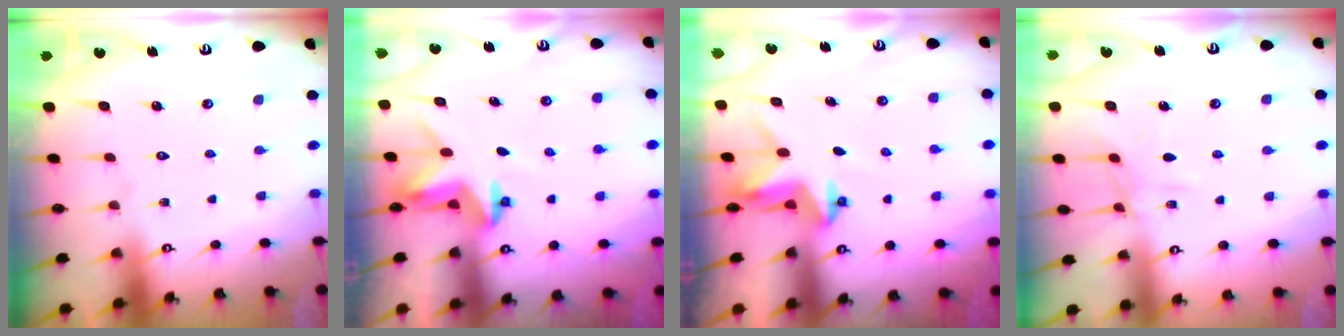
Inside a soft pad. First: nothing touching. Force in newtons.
{"total": 3.2, "press": 3.2, "slide": 0.1}
{"total": 3.1, "press": 3.1, "slide": 0.2}
{"total": 6.7, "press": 6.6, "slide": 0.7}